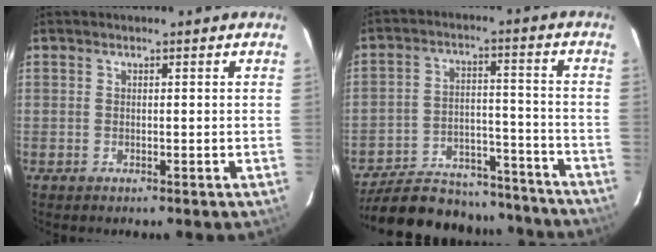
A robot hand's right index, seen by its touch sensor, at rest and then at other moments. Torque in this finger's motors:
{"motor_torque": [1.02, -1.12, 0.61, 0.07]}